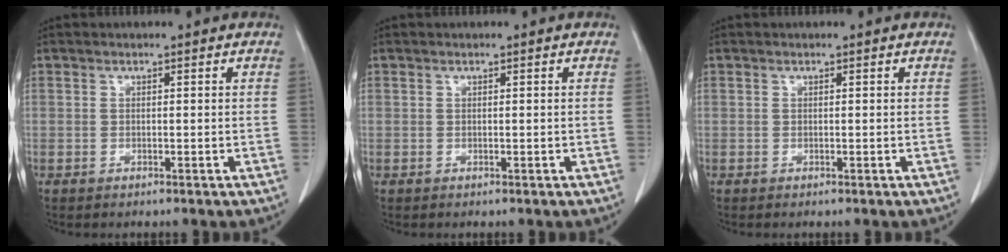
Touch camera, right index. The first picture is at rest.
{"total": 0.0}
{"total": 0.0}